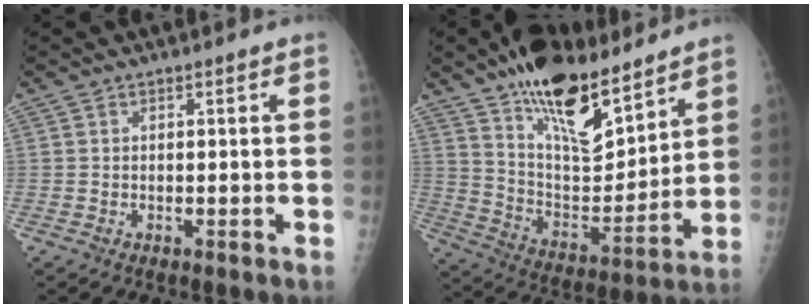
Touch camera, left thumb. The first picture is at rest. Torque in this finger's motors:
{"motor_torque": [2.17, -0.78, 1.65, -1.11, 0.20]}